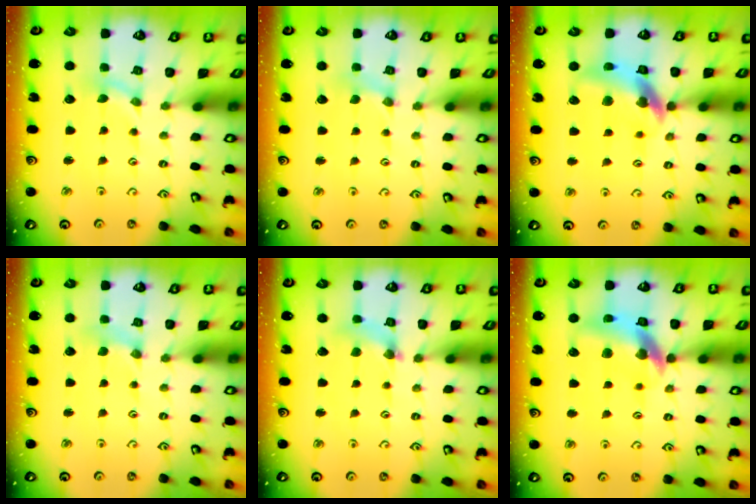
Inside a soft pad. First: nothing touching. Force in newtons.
{"total": 0.0}
{"total": 13.0, "press": 12.9, "slide": 1.7}
{"total": 1.2, "press": 1.1, "slide": 0.2}
{"total": 2.7, "press": 2.7, "slide": 0.4}
{"total": 13.8, "press": 13.7, "slide": 1.9}